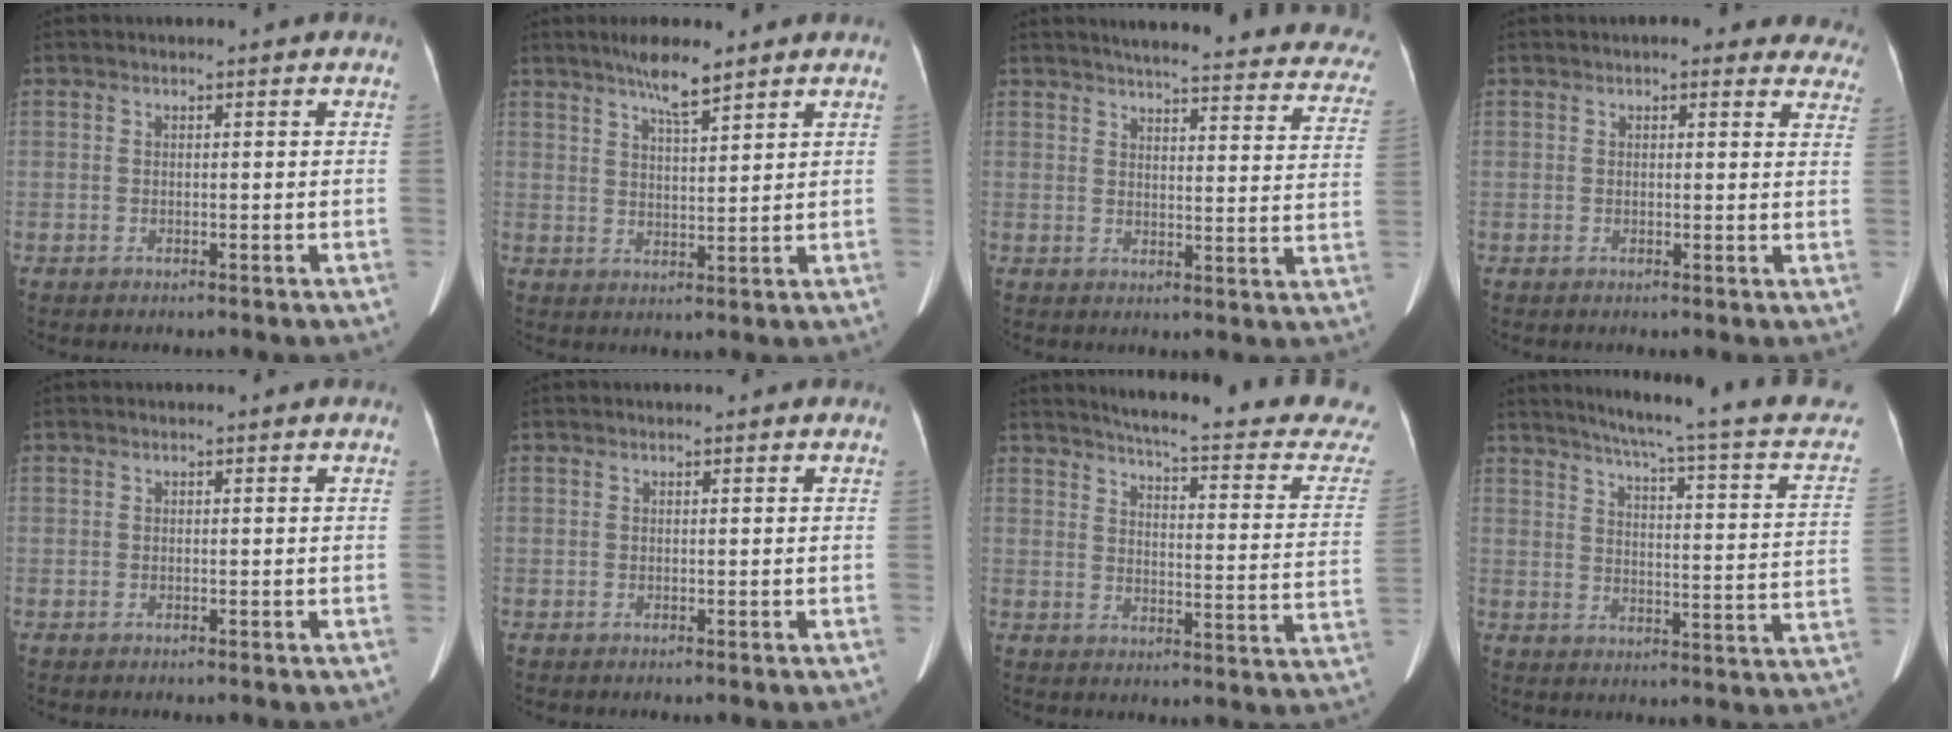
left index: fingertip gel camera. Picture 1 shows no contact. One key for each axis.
{"total": 5.5, "fx": 4.2, "fy": 0.4, "fz": 3.6, "tx": -0.067, "ty": 0.001, "tz": 0.073}
{"total": 27.2, "fx": 24.5, "fy": 4.2, "fz": 11.1, "tx": -0.136, "ty": -0.057, "tz": 0.266}
{"total": 11.6, "fx": 10.2, "fy": 3.5, "fz": 4.3, "tx": -0.008, "ty": -0.001, "tz": 0.090}
{"total": 0.0}
{"total": 0.0}
{"total": 22.4, "fx": 20.9, "fy": 0.7, "fz": 8.1, "tx": -0.112, "ty": -0.102, "tz": 0.236}
{"total": 21.6, "fx": 18.0, "fy": 0.4, "fz": 11.8, "tx": -0.164, "ty": -0.045, "tz": 0.207}